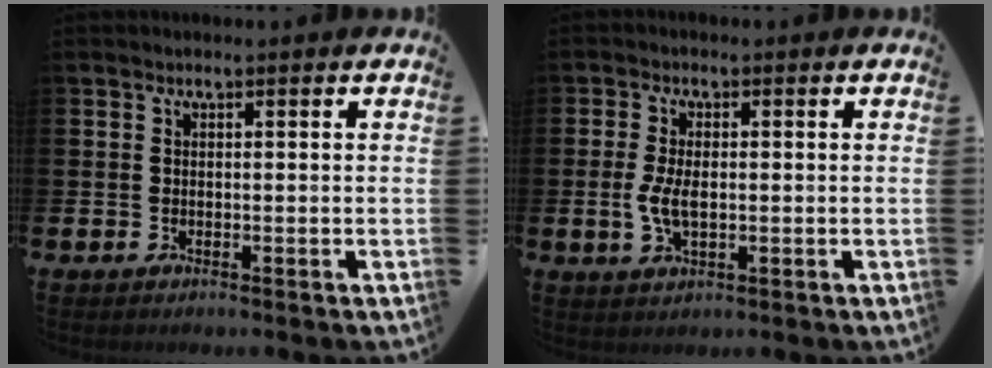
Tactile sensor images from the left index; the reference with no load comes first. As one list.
[{"total": 4.0, "force": [-0.1, 1.9, 3.5], "torque": [-0.073, 0.003, -0.006]}]